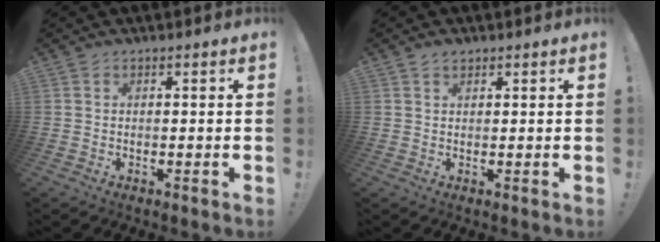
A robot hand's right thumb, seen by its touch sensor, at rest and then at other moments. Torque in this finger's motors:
{"motor_torque": [-0.04, -0.02, 0.15, 0.09, 0.00]}